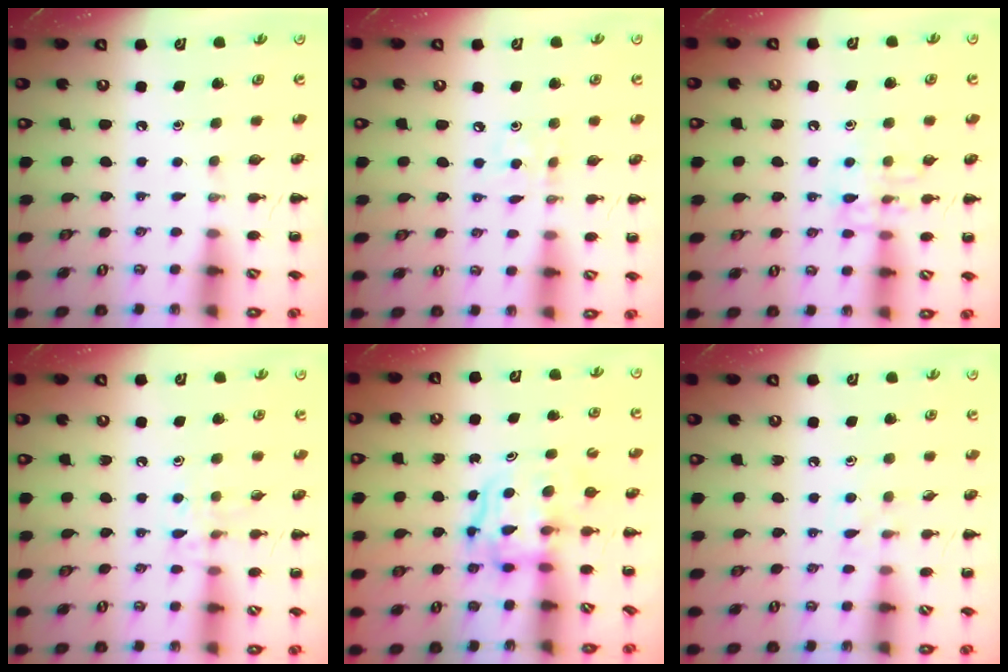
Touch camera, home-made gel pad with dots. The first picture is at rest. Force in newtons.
{"total": 4.2, "press": 4.2, "slide": 0.7}
{"total": 8.7, "press": 8.7, "slide": 0.7}
{"total": 7.9, "press": 7.7, "slide": 1.7}
{"total": 3.6, "press": 3.5, "slide": 0.3}
{"total": 5.2, "press": 4.7, "slide": 2.2}